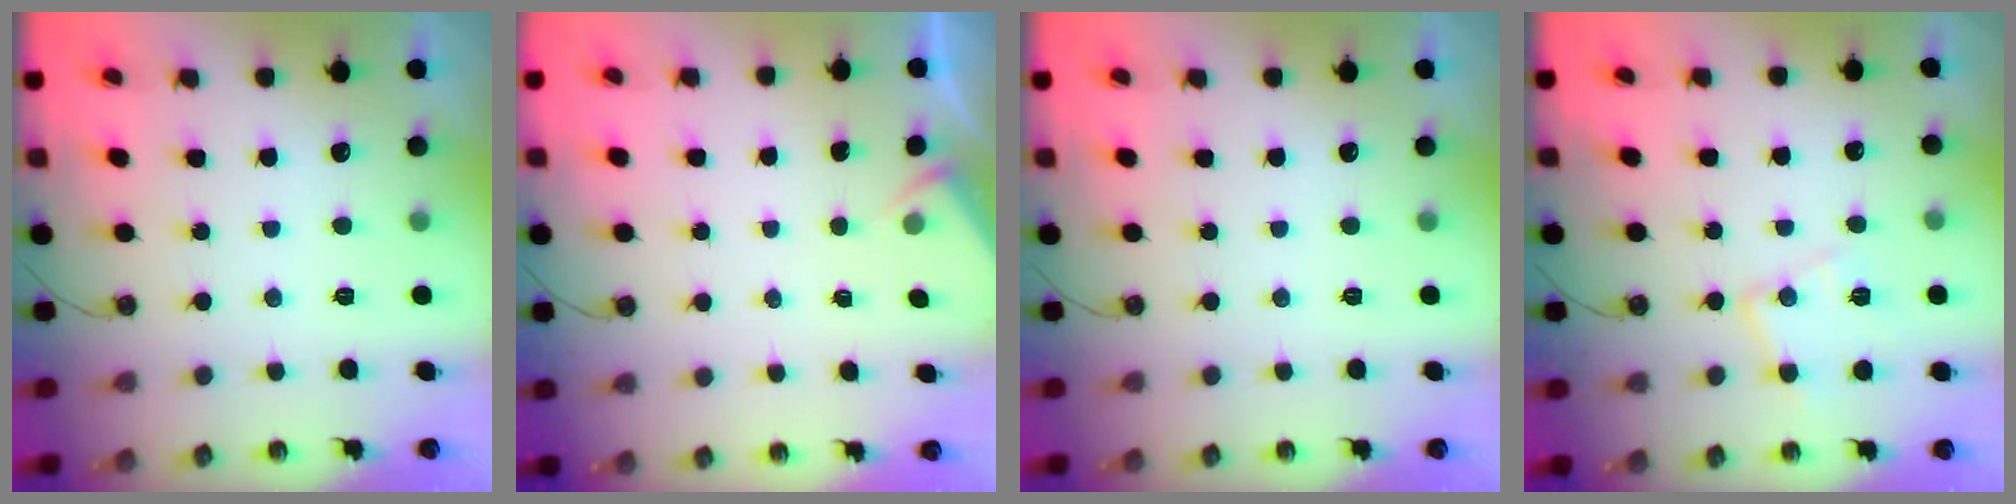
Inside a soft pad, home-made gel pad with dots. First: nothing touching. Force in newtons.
{"total": 2.1, "press": 2.1, "slide": 0.4}
{"total": 0.0}
{"total": 10.7, "press": 10.7, "slide": 0.8}